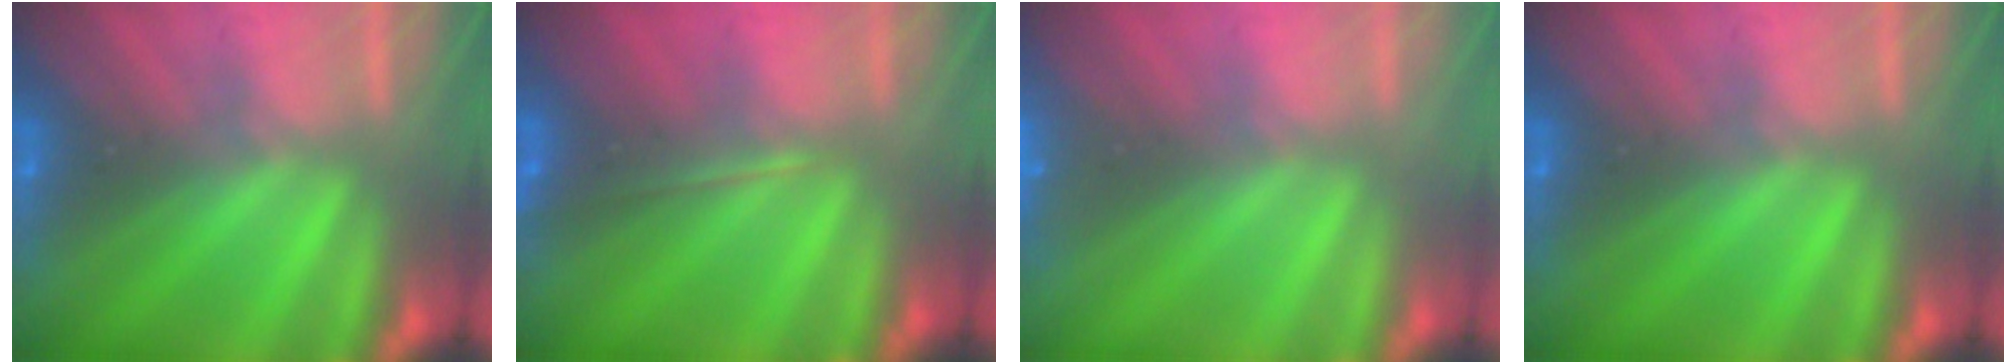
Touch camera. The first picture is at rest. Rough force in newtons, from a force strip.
{"total": 1.8}
{"total": 2.3}
{"total": 0.0}